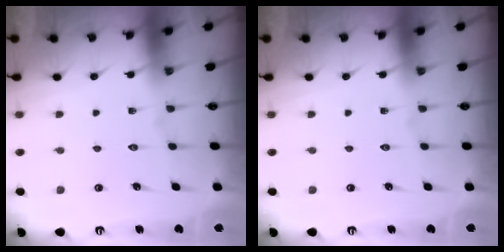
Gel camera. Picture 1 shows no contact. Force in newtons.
{"total": 0.0}